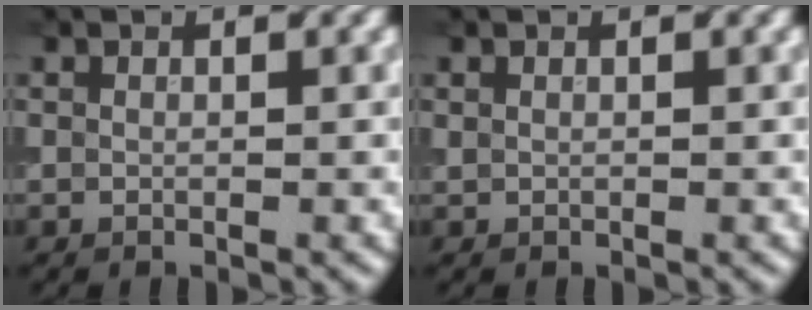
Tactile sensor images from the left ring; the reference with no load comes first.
{"total": 0.0}